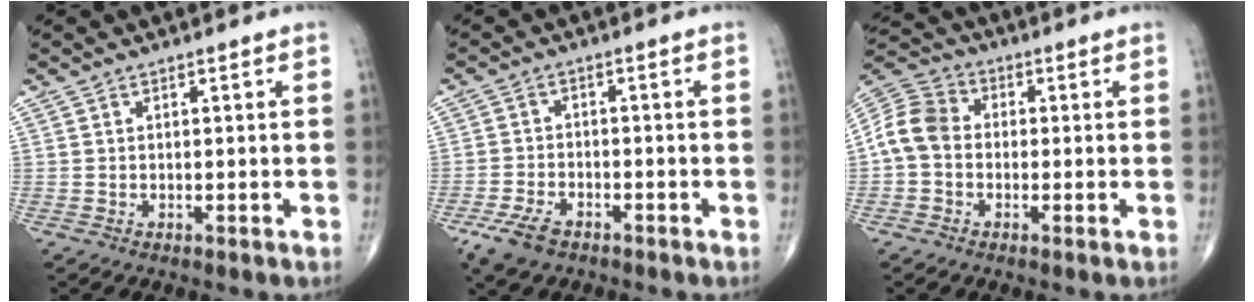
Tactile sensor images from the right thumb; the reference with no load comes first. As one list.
[{"total": 5.6, "force": [-3.6, 3.0, 3.0], "torque": [-0.063, 0.010, -0.066]}, {"total": 8.7, "force": [-0.8, 7.1, 5.1], "torque": [-0.091, 0.029, -0.030]}]